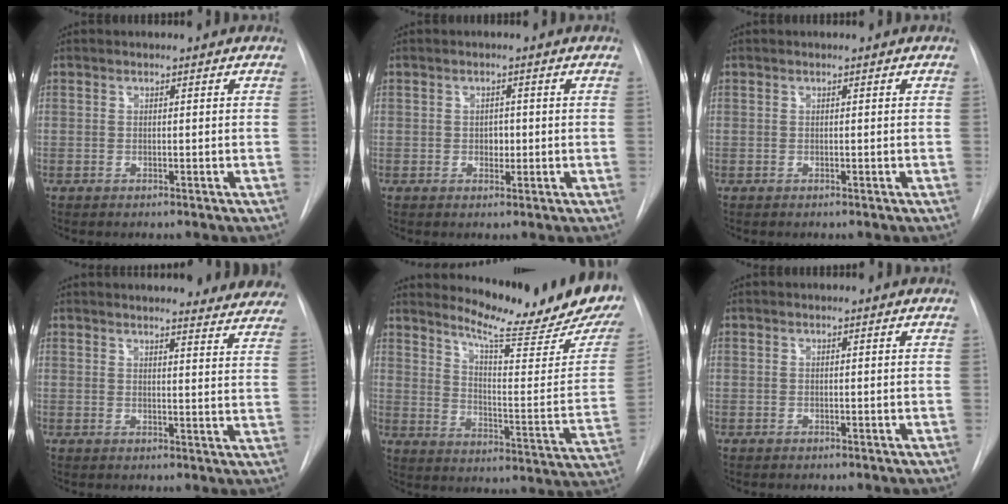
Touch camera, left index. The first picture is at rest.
{"total": 1.6, "force": [-0.1, 1.2, 1.1], "torque": [-0.015, 0.002, 0.000]}
{"total": 0.0}
{"total": 20.2, "force": [19.2, 3.2, 5.2], "torque": [-0.060, -0.065, 0.205]}
{"total": 19.9, "force": [18.0, 0.1, 8.5], "torque": [-0.132, -0.116, 0.233]}
{"total": 0.0}